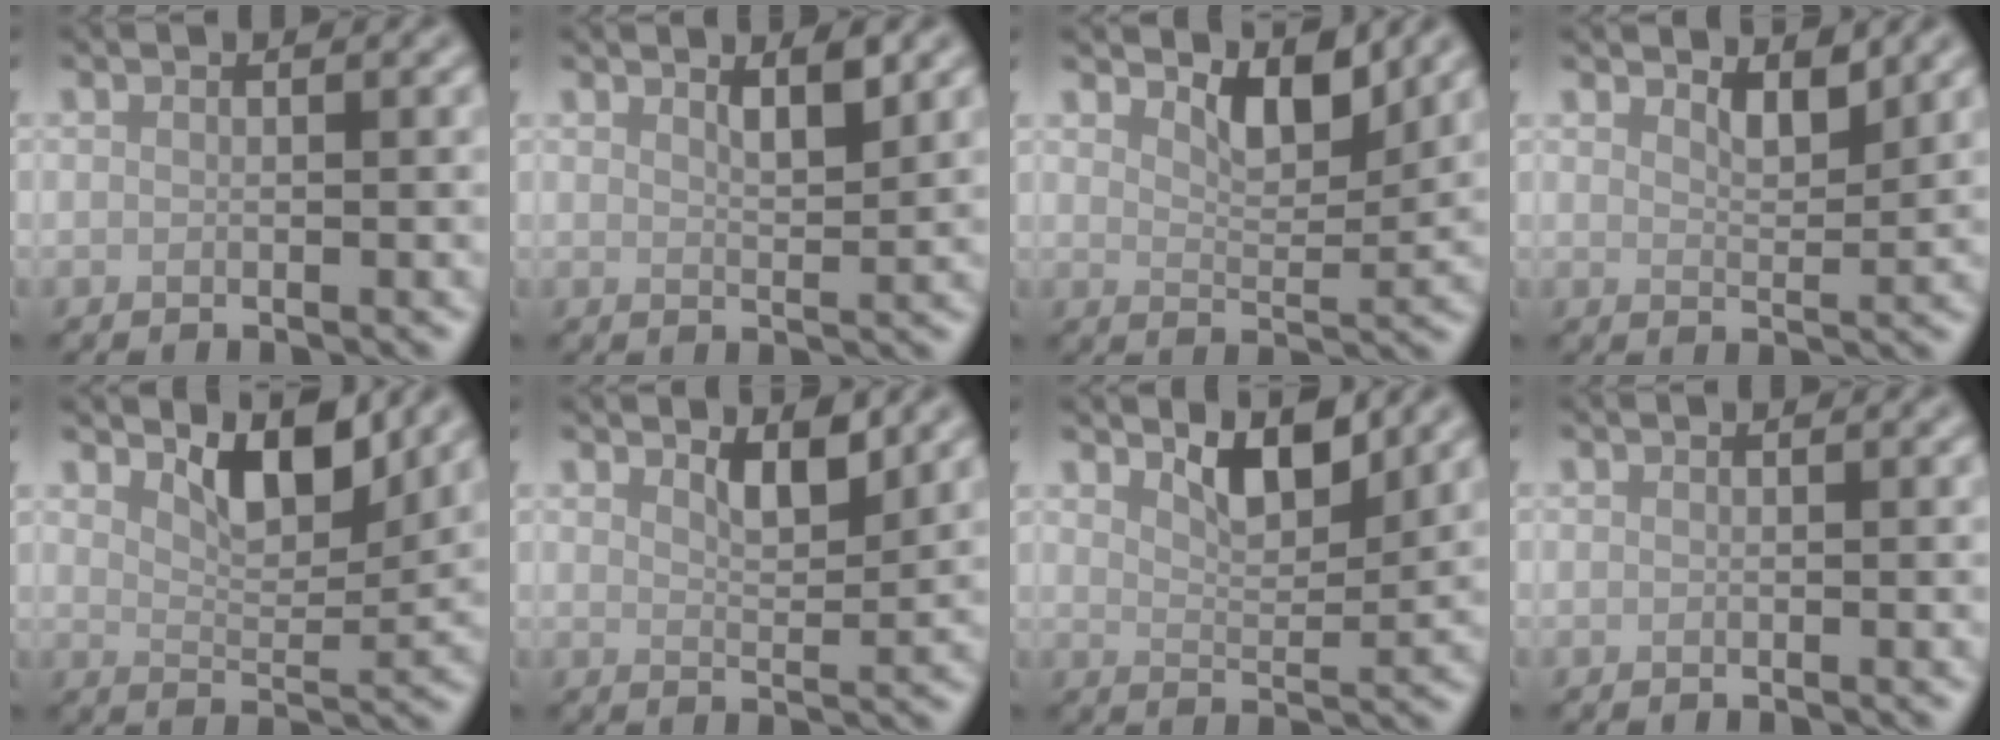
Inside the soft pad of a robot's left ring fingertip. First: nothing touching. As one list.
[{"total": 2.1, "force": [1.6, 0.4, 1.4], "torque": [-0.019, -0.002, 0.026]}, {"total": 3.7, "force": [2.7, 1.2, 2.2], "torque": [-0.044, -0.009, 0.042]}, {"total": 2.3, "force": [1.9, 0.5, 1.2], "torque": [-0.022, -0.007, 0.029]}, {"total": 4.7, "force": [3.3, 1.6, 3.0], "torque": [-0.057, -0.008, 0.051]}, {"total": 2.6, "force": [1.8, 0.7, 1.7], "torque": [-0.031, -0.007, 0.030]}, {"total": 3.9, "force": [2.8, 1.2, 2.4], "torque": [-0.047, -0.007, 0.045]}, {"total": 0.0}]